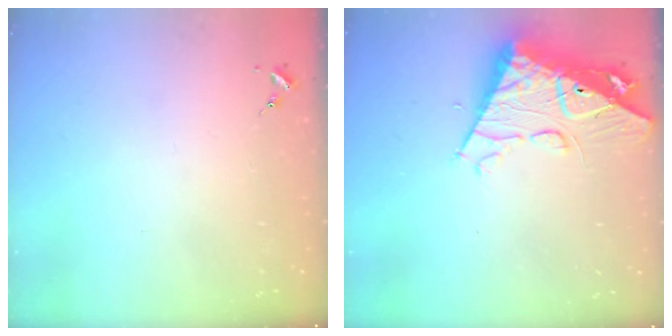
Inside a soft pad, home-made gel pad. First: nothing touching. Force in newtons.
{"total": 15.0, "press": 14.9, "slide": 1.8}